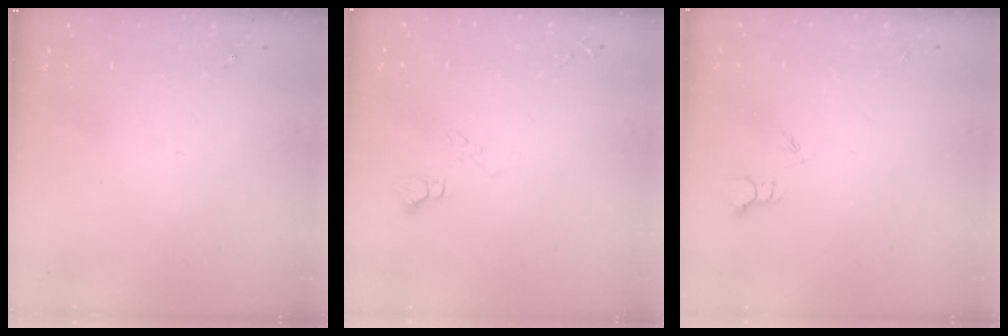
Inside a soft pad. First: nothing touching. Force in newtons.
{"total": 4.6, "press": 4.6, "slide": 0.5}
{"total": 2.3, "press": 2.3, "slide": 0.1}